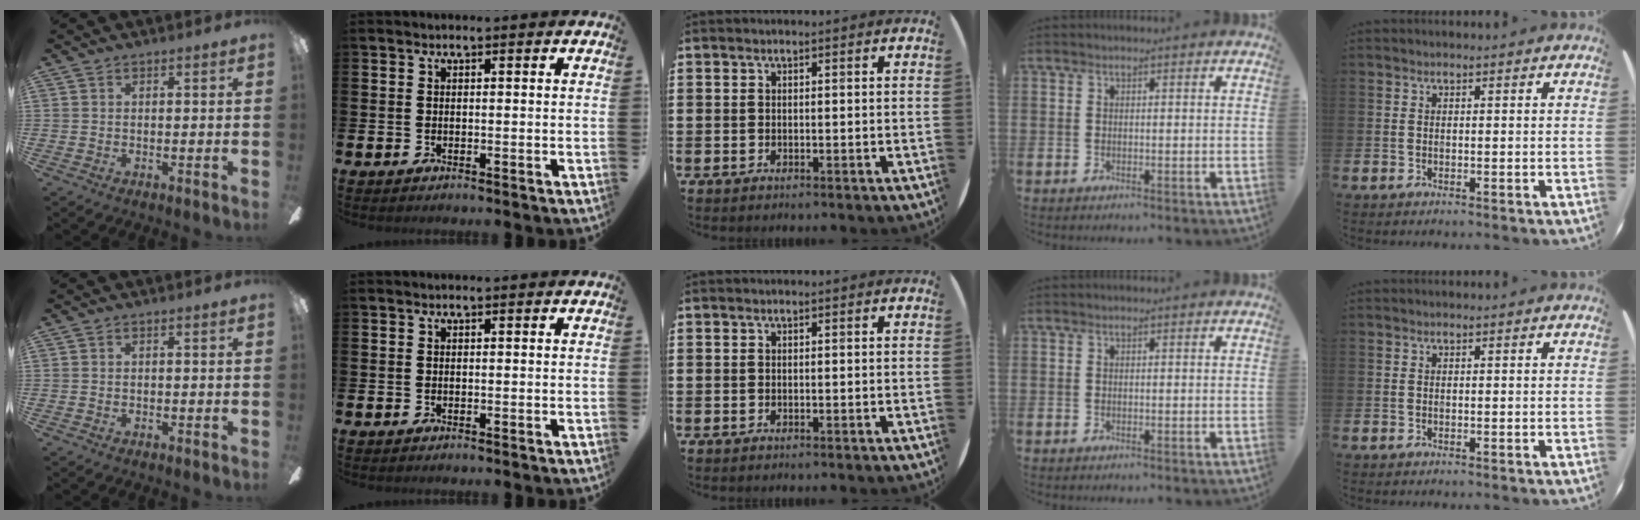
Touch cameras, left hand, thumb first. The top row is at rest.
{"thumb": {"total": 0.5, "force": [-0.2, 0.2, 0.4], "torque": [-0.008, 0.001, -0.005]}}